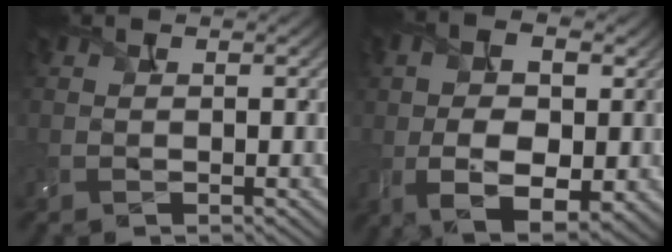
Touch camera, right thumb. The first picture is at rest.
{"total": 10.2, "force": [0.0, 5.9, 8.3], "torque": [-0.156, 0.005, -0.001]}